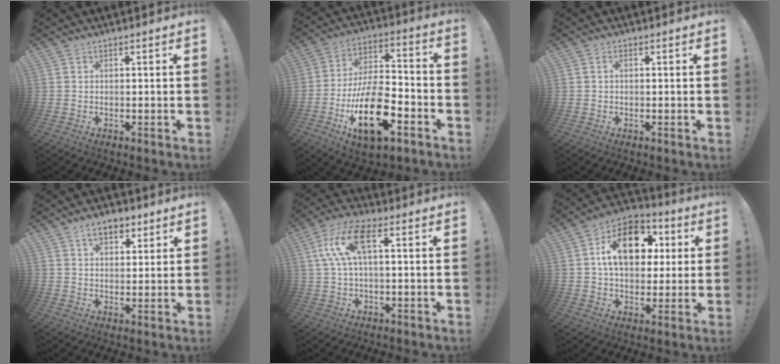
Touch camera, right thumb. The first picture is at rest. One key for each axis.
{"total": 21.8, "fx": -9.3, "fy": 10.2, "fz": 16.9, "tx": -0.311, "ty": 0.053, "tz": -0.148}
{"total": 1.0, "fx": 0.0, "fy": 0.6, "fz": 0.8, "tx": -0.021, "ty": 0.006, "tz": 0.000}
{"total": 7.3, "fx": 4.1, "fy": 4.5, "fz": 4.0, "tx": -0.055, "ty": -0.007, "tz": 0.075}
{"total": 12.1, "fx": 2.9, "fy": 5.1, "fz": 10.6, "tx": -0.216, "ty": 0.009, "tz": 0.055}
{"total": 17.9, "fx": 4.4, "fy": 12.2, "fz": 12.4, "tx": -0.167, "ty": -0.002, "tz": 0.079}